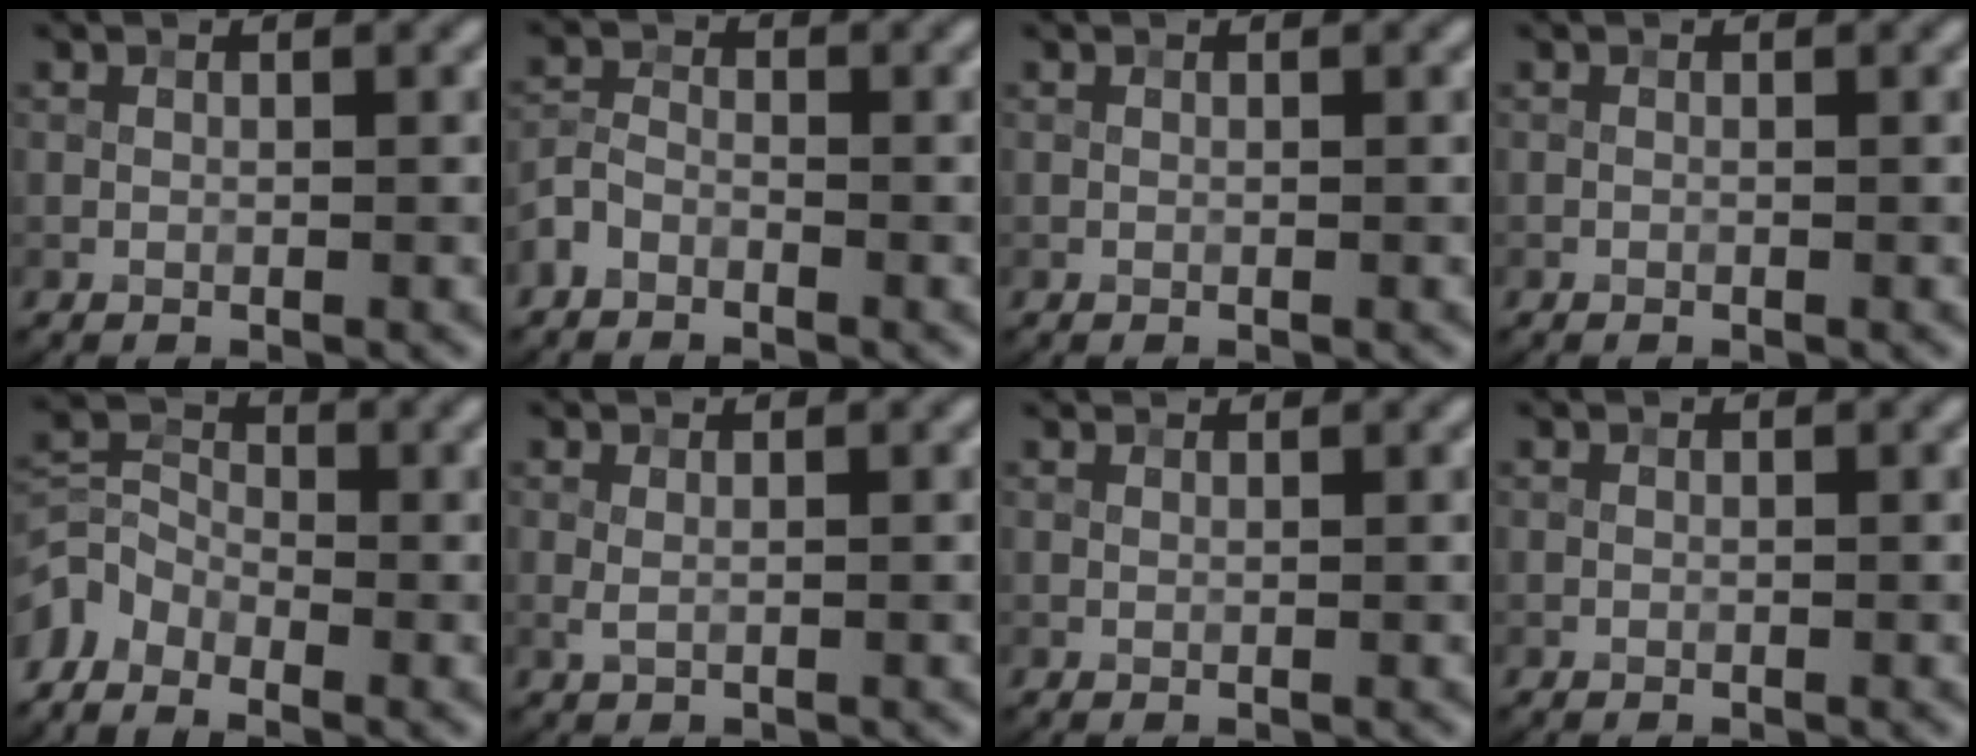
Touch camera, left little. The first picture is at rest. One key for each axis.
{"total": 1.9, "fx": -1.4, "fy": 1.0, "fz": 0.8, "tx": -0.015, "ty": 0.006, "tz": -0.036}
{"total": 0.0}
{"total": 0.0}
{"total": 3.6, "fx": -2.5, "fy": 2.1, "fz": 1.4, "tx": -0.032, "ty": 0.001, "tz": -0.064}
{"total": 0.8, "fx": 0.3, "fy": 0.2, "fz": 0.7, "tx": -0.013, "ty": 0.001, "tz": 0.004}
{"total": 1.5, "fx": 1.4, "fy": 0.3, "fz": 0.4, "tx": -0.013, "ty": -0.006, "tz": 0.015}
{"total": 0.0}